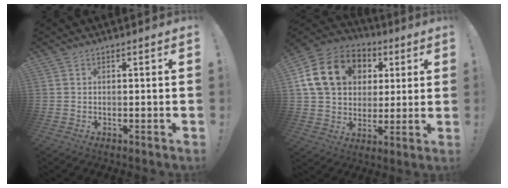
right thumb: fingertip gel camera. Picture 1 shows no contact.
{"total": 19.7, "force": [6.2, 15.1, 11.1], "torque": [-0.179, -0.003, 0.130]}